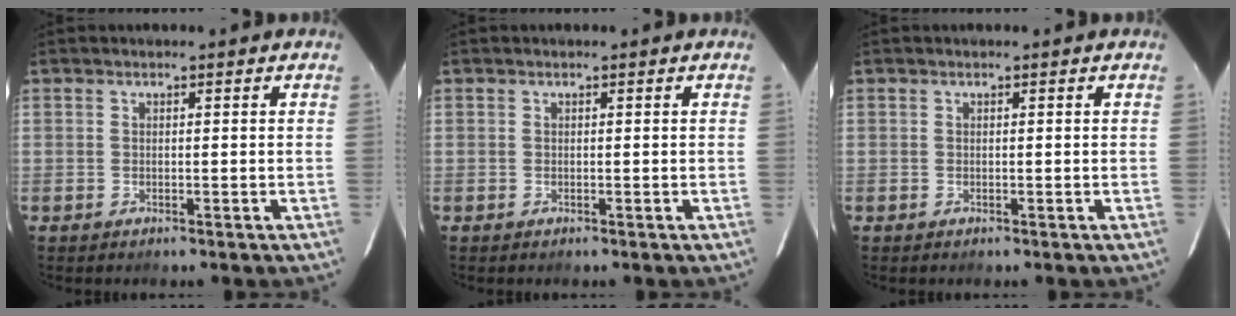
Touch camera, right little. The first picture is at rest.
{"total": 0.0}
{"total": 0.0}